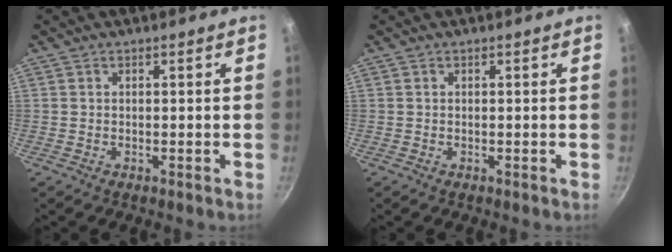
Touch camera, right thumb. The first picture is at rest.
{"total": 0.0}